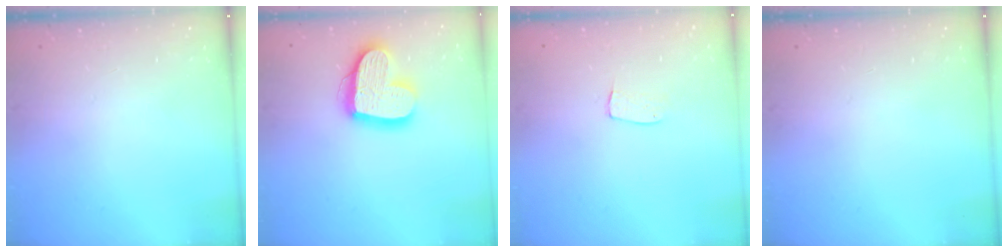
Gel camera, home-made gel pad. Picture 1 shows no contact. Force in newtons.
{"total": 18.1, "press": 18.0, "slide": 1.8}
{"total": 5.2, "press": 5.2, "slide": 0.3}
{"total": 0.0}